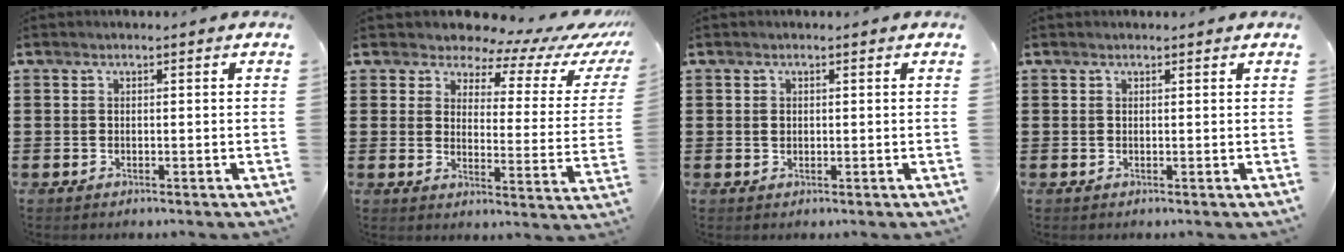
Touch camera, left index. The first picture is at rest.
{"total": 5.9, "force": [5.2, 2.1, 1.7], "torque": [-0.050, -0.040, 0.086]}
{"total": 0.9, "force": [0.2, 0.8, 0.4], "torque": [-0.011, 0.004, 0.003]}
{"total": 0.0}